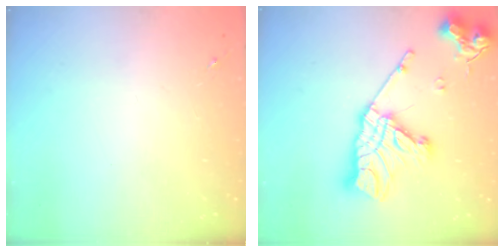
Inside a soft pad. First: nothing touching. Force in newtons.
{"total": 20.7, "press": 20.6, "slide": 1.9}